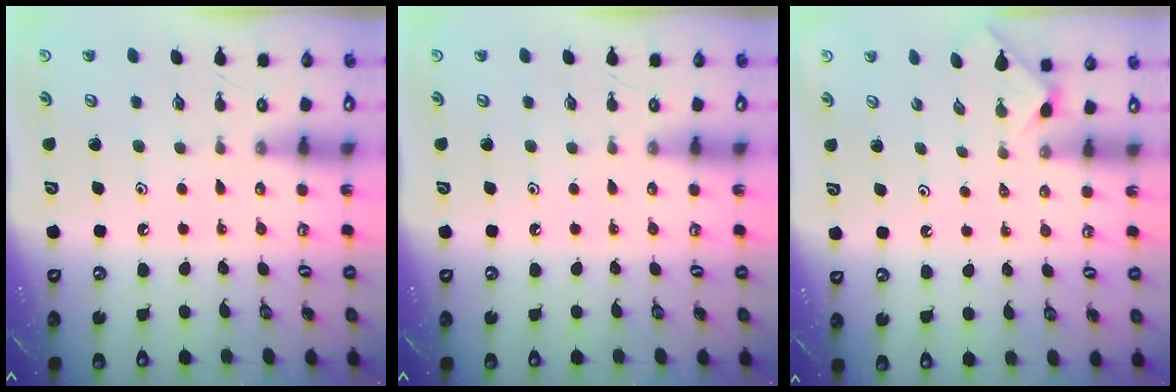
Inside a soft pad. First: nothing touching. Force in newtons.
{"total": 0.0}
{"total": 1.3, "press": 1.2, "slide": 0.4}